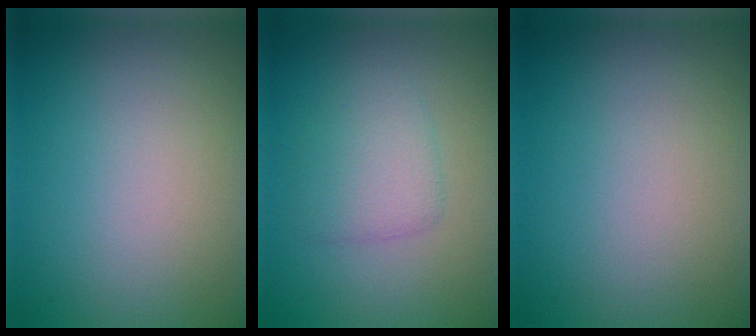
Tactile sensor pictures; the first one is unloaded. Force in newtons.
{"total": 2.7, "press": 2.7, "slide": 0.1}
{"total": 0.0}